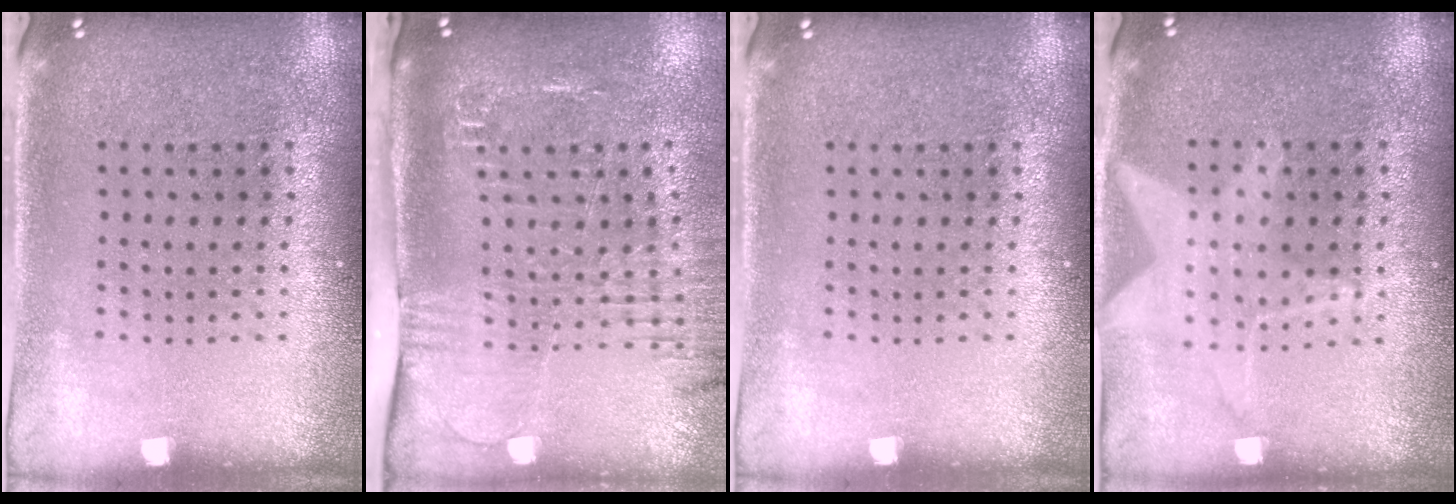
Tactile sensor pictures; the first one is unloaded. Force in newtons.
{"total": 2.5, "press": 2.1, "slide": 1.3}
{"total": 0.0}
{"total": 0.6, "press": 0.5, "slide": 0.2}